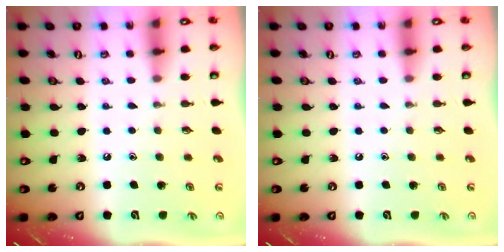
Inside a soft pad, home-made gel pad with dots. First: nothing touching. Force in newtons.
{"total": 0.0}